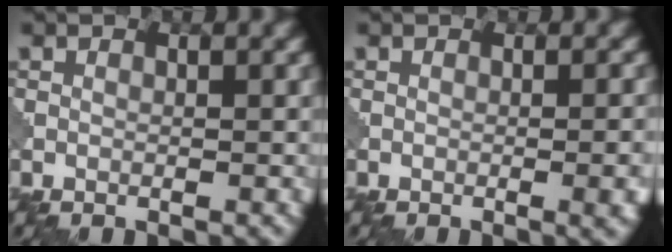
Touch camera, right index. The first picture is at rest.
{"total": 3.3, "force": [-0.6, 1.2, 3.0], "torque": [-0.023, 0.003, -0.007]}